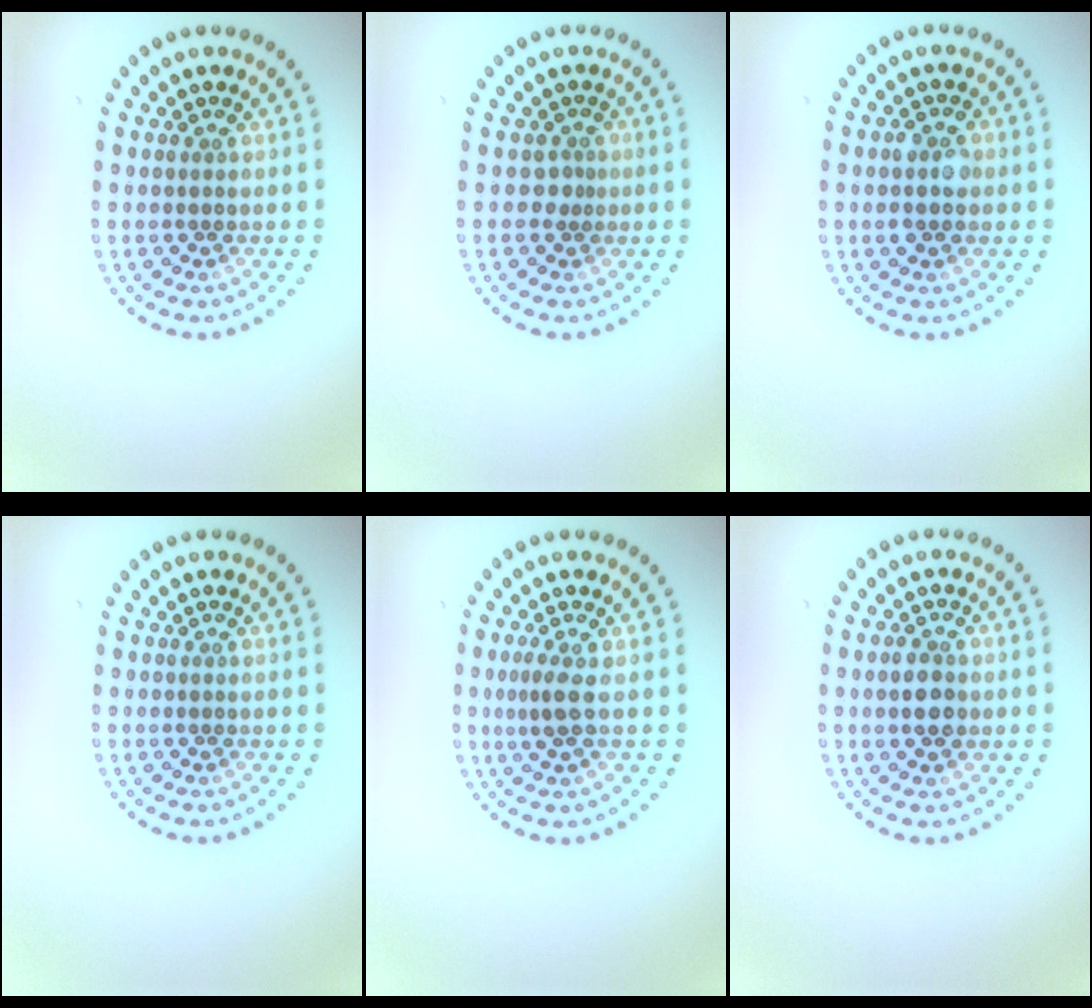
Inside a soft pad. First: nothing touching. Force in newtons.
{"total": 0.9, "press": 0.5, "slide": 0.7}
{"total": 2.4, "press": 2.4, "slide": 0.2}
{"total": 0.0}
{"total": 1.7, "press": 1.3, "slide": 1.1}
{"total": 2.9, "press": 2.9, "slide": 0.1}